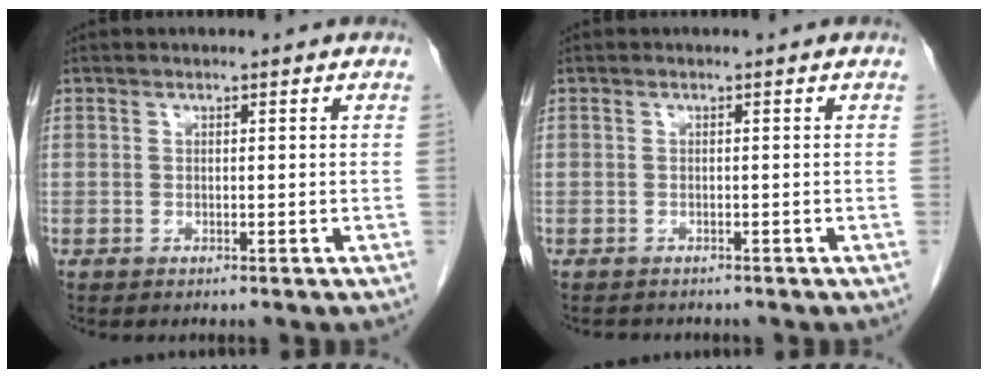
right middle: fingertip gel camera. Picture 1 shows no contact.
{"total": 2.0, "force": [-1.8, 0.8, 0.5], "torque": [-0.012, -0.004, -0.024]}